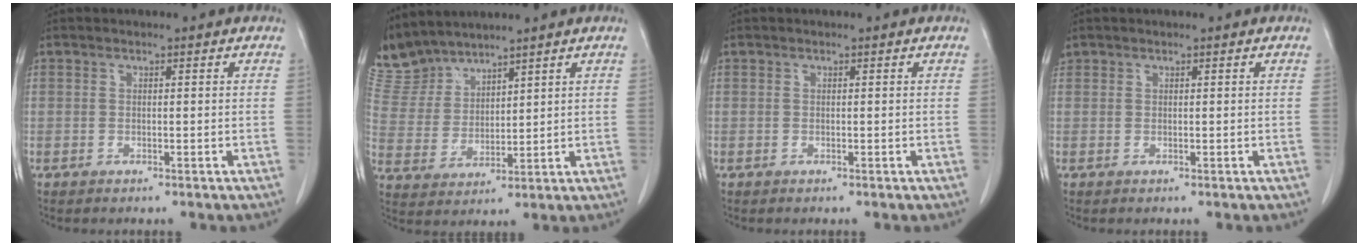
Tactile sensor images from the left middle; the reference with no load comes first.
{"total": 7.2, "force": [7.1, 1.1, 0.0], "torque": [-0.019, 0.011, 0.165]}
{"total": 0.0}
{"total": 0.6, "force": [0.4, 0.4, -0.2], "torque": [0.004, 0.012, 0.009]}